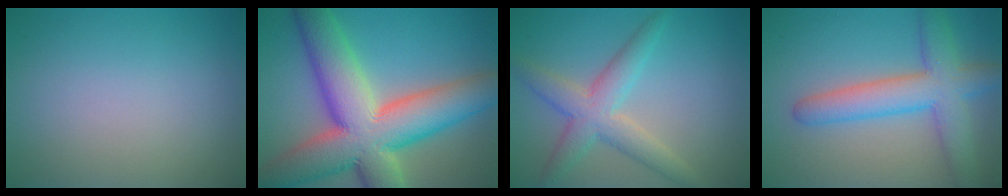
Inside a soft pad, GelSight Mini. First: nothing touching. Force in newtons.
{"total": 14.4, "press": 14.4, "slide": 1.1}
{"total": 4.6, "press": 4.5, "slide": 0.1}
{"total": 6.4, "press": 6.4, "slide": 0.5}